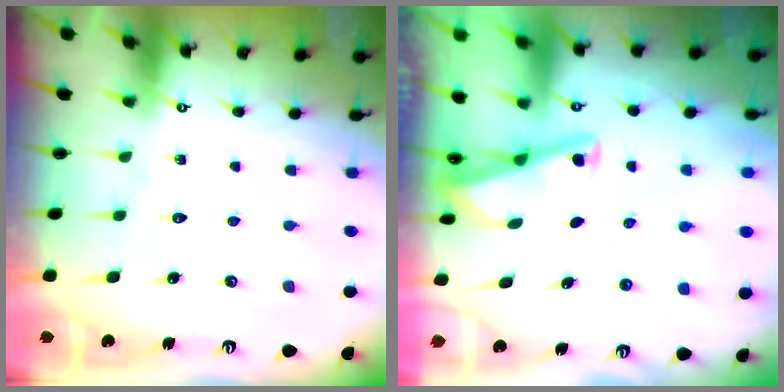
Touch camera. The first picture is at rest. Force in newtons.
{"total": 2.7, "press": 2.7, "slide": 0.3}